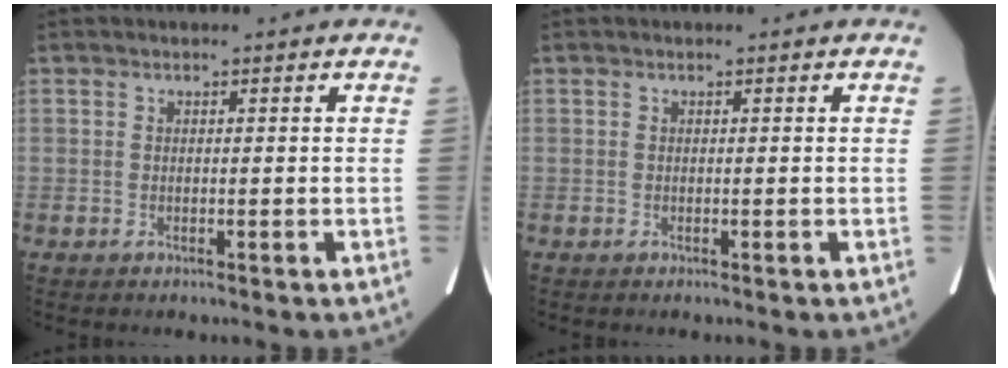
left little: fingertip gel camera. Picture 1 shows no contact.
{"total": 0.0}